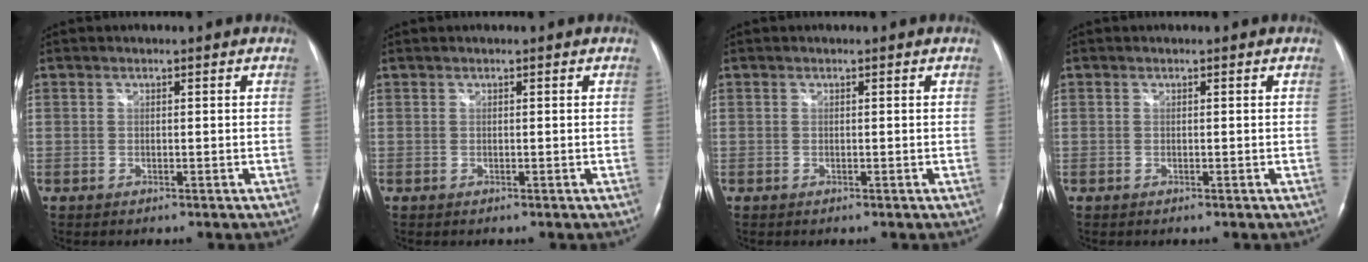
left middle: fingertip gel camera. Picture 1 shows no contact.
{"total": 0.0}
{"total": 0.0}
{"total": 0.0}